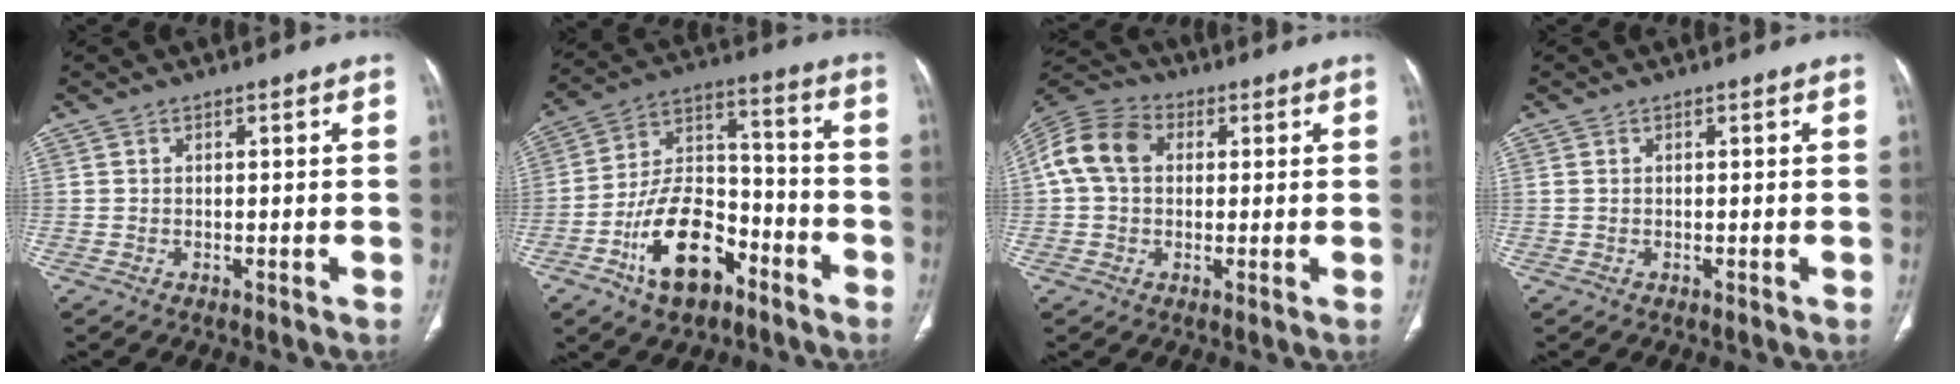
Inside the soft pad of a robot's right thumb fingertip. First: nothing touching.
{"total": 16.3, "force": [-8.5, 9.3, 10.4], "torque": [-0.157, 0.071, -0.147]}
{"total": 10.8, "force": [1.9, 8.0, 7.0], "torque": [-0.136, 0.029, 0.026]}
{"total": 0.0}